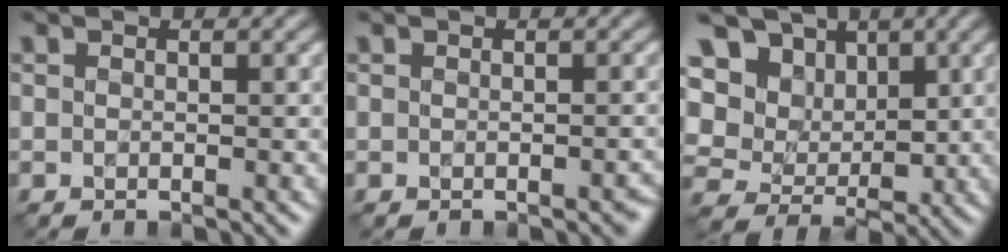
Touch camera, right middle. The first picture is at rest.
{"total": 0.8, "force": [-0.5, 0.5, 0.4], "torque": [-0.004, -0.003, -0.004]}
{"total": 11.6, "force": [3.9, 9.6, 5.2], "torque": [-0.125, 0.023, 0.058]}